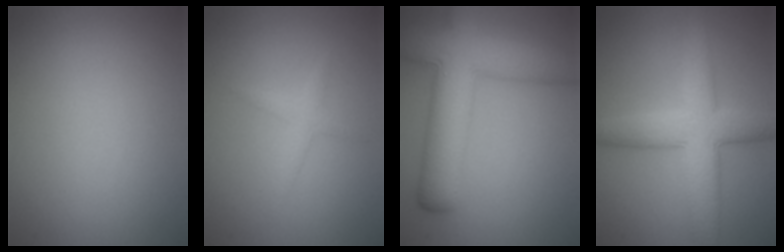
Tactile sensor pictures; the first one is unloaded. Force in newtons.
{"total": 1.3, "press": 1.3, "slide": 0.1}
{"total": 9.7, "press": 9.7, "slide": 0.3}
{"total": 6.5, "press": 6.5, "slide": 0.3}